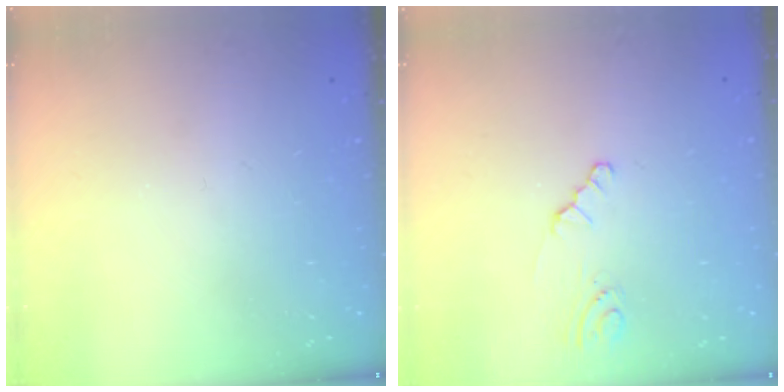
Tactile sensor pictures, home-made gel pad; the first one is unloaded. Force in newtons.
{"total": 1.2, "press": 1.2, "slide": 0.2}